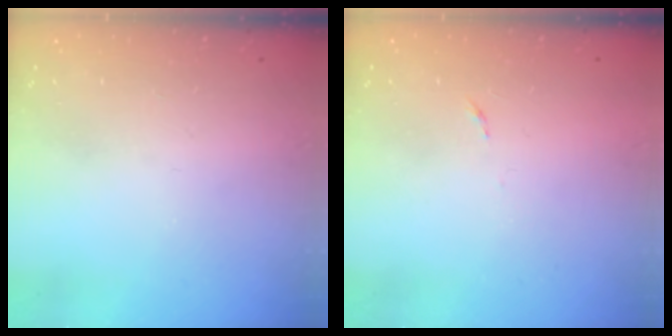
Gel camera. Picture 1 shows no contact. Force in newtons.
{"total": 2.6, "press": 2.6, "slide": 0.4}